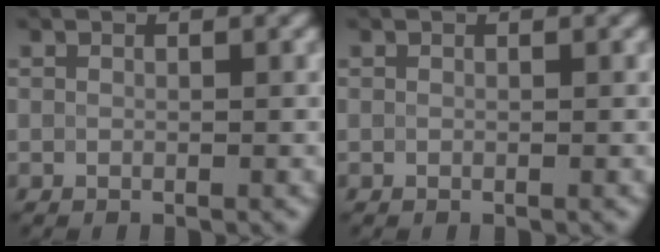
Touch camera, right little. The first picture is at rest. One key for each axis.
{"total": 0.0}